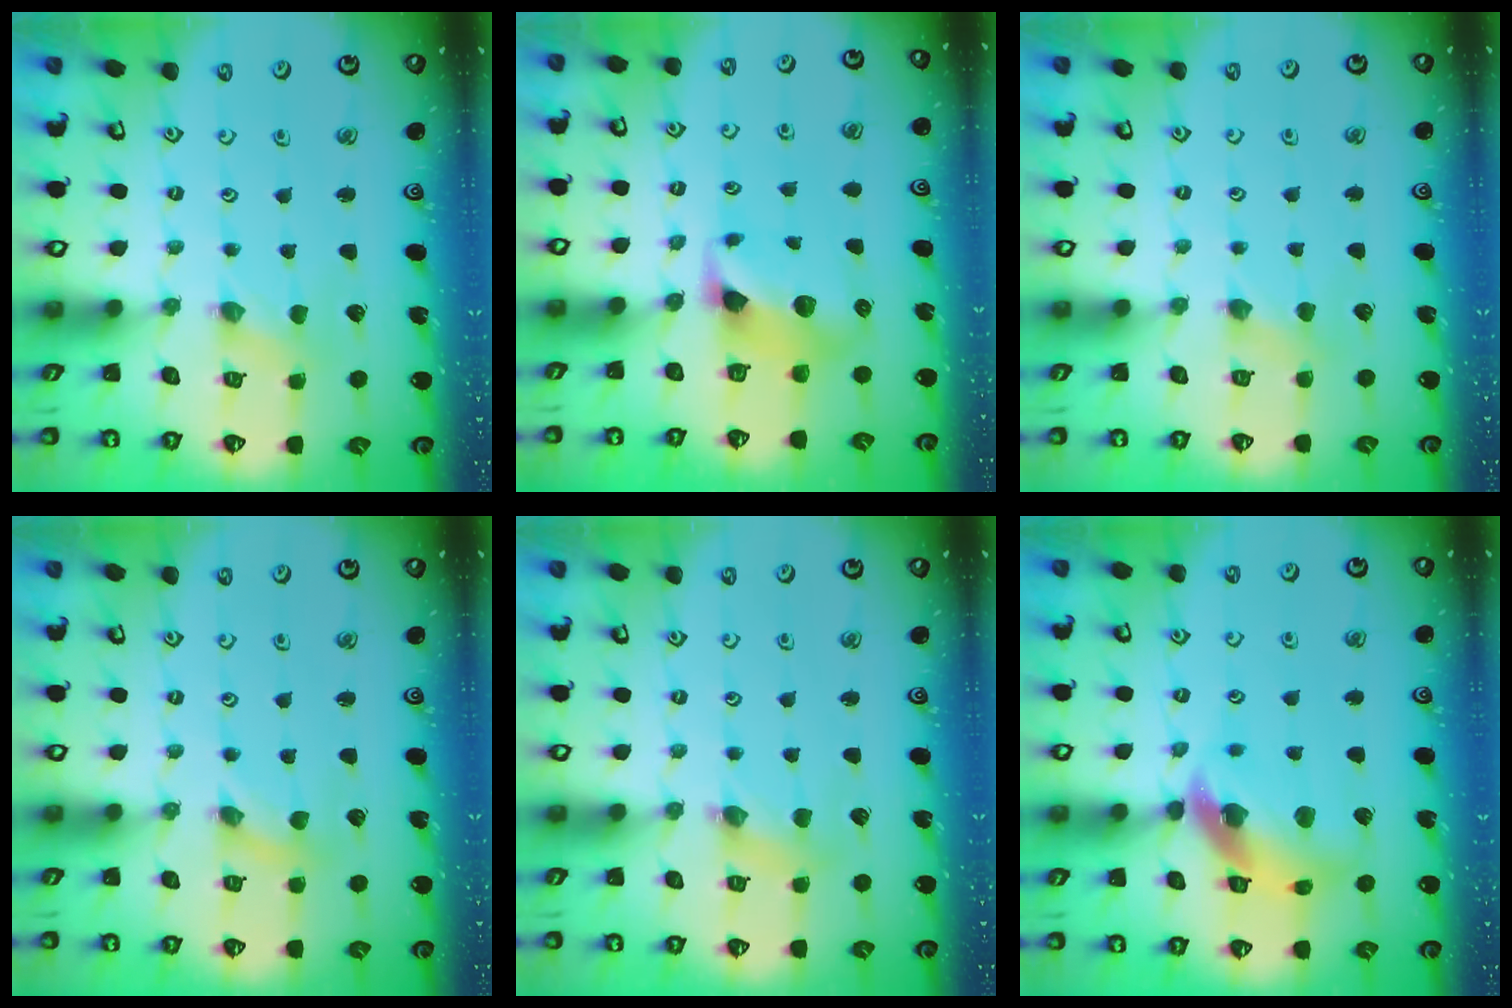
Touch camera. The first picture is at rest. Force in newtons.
{"total": 6.9, "press": 6.8, "slide": 0.6}
{"total": 2.5, "press": 2.4, "slide": 0.5}
{"total": 0.0}
{"total": 2.7, "press": 2.7, "slide": 0.2}
{"total": 14.2, "press": 14.1, "slide": 1.9}